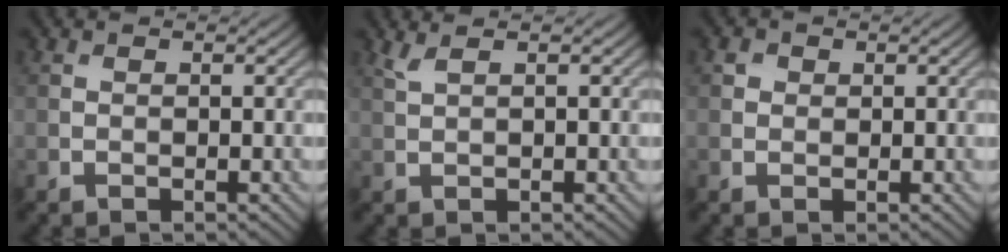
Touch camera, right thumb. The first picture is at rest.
{"total": 1.7, "force": [1.1, 0.3, 1.3], "torque": [-0.032, 0.007, 0.024]}
{"total": 1.1, "force": [0.4, 1.0, 0.4], "torque": [-0.004, -0.001, 0.004]}